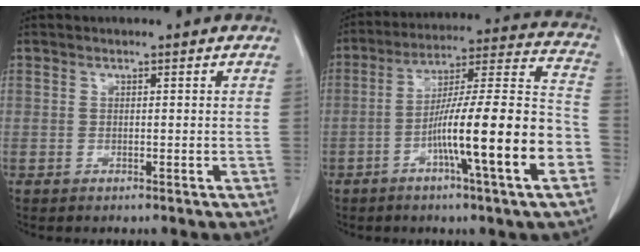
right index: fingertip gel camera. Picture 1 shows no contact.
{"total": 19.0, "force": [-6.4, 0.2, 17.9], "torque": [-0.259, 0.010, -0.105]}